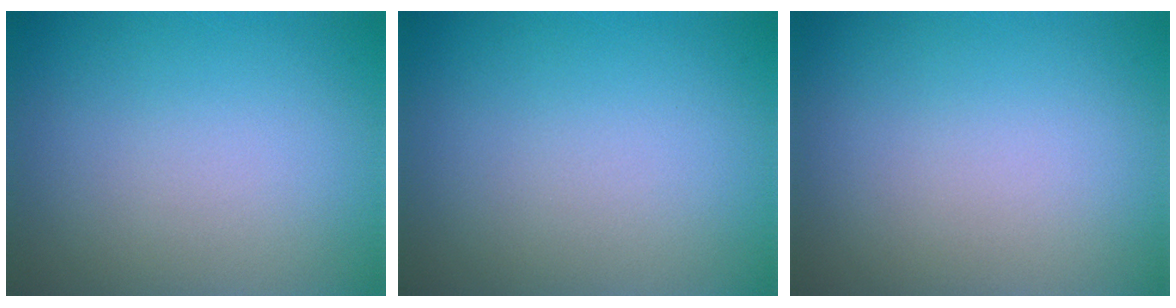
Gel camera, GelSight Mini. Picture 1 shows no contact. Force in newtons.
{"total": 0.0}
{"total": 0.0}